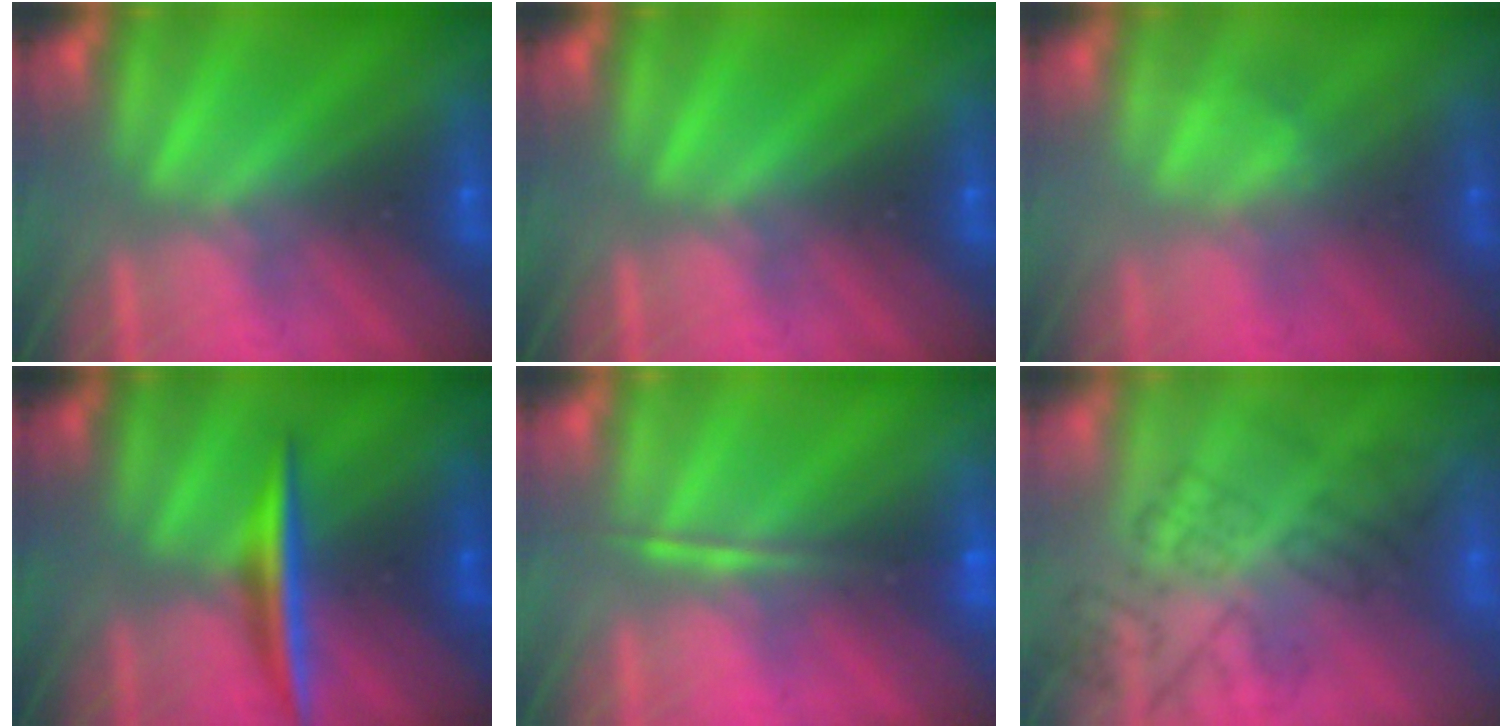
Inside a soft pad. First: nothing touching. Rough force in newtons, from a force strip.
{"total": 0.0}
{"total": 2.3}
{"total": 1.7}
{"total": 1.5}
{"total": 4.5}